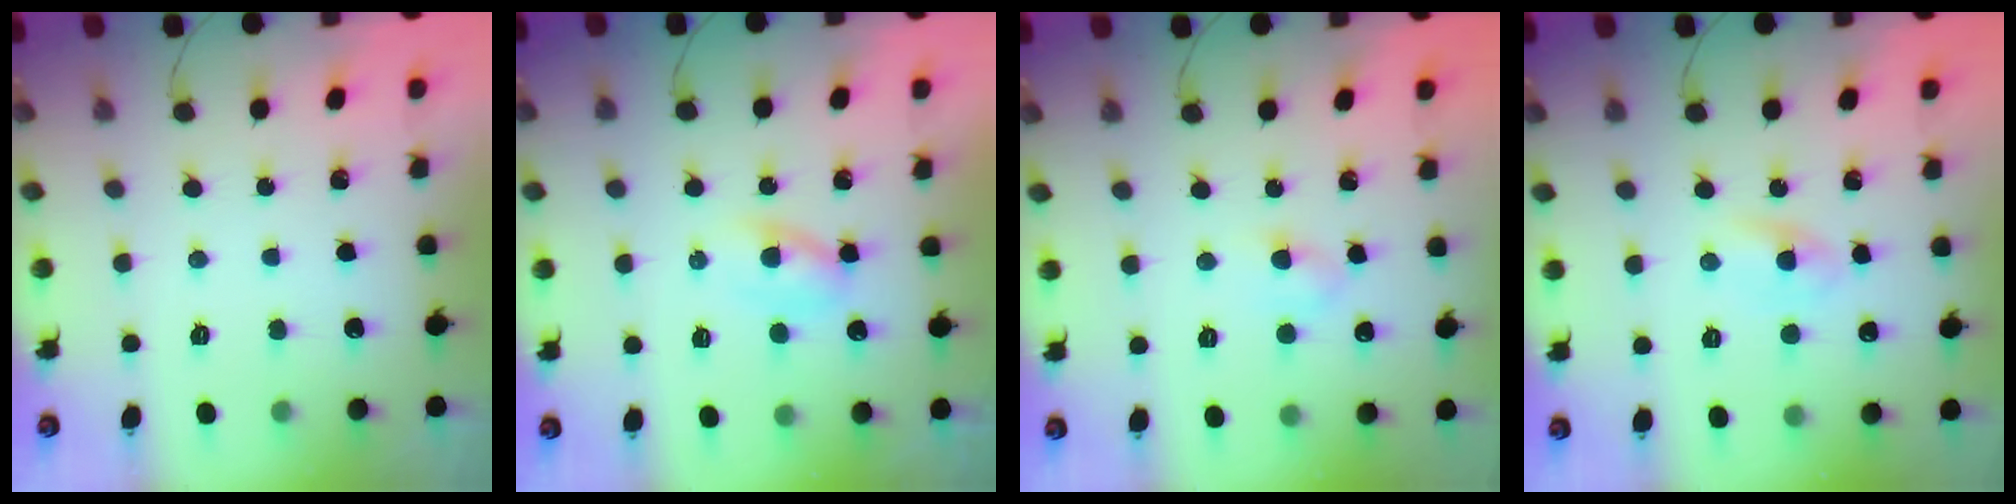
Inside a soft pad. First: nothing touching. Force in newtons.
{"total": 2.9, "press": 2.7, "slide": 1.1}
{"total": 3.1, "press": 2.9, "slide": 1.1}
{"total": 2.8, "press": 2.6, "slide": 1.1}